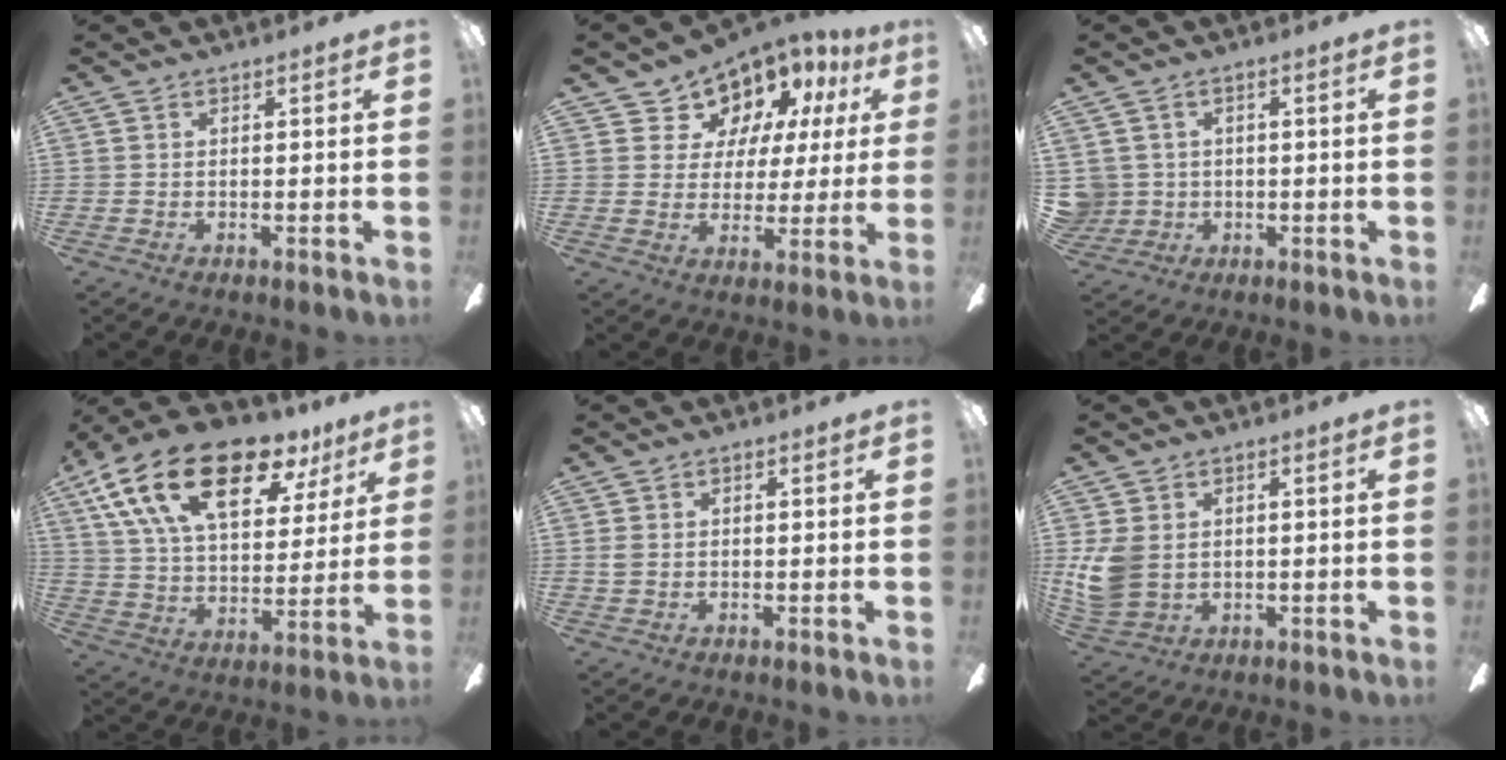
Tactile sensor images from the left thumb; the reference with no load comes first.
{"total": 9.9, "force": [7.8, 6.0, 0.9], "torque": [-0.042, -0.065, 0.151]}
{"total": 4.2, "force": [0.6, 4.1, 0.3], "torque": [-0.018, 0.007, 0.011]}
{"total": 24.0, "force": [13.8, 11.8, 15.7], "torque": [-0.263, -0.065, 0.237]}
{"total": 1.3, "force": [0.1, 1.1, 0.8], "torque": [-0.016, 0.005, 0.001]}
{"total": 8.4, "force": [0.8, 6.6, 5.1], "torque": [-0.119, 0.009, 0.018]}